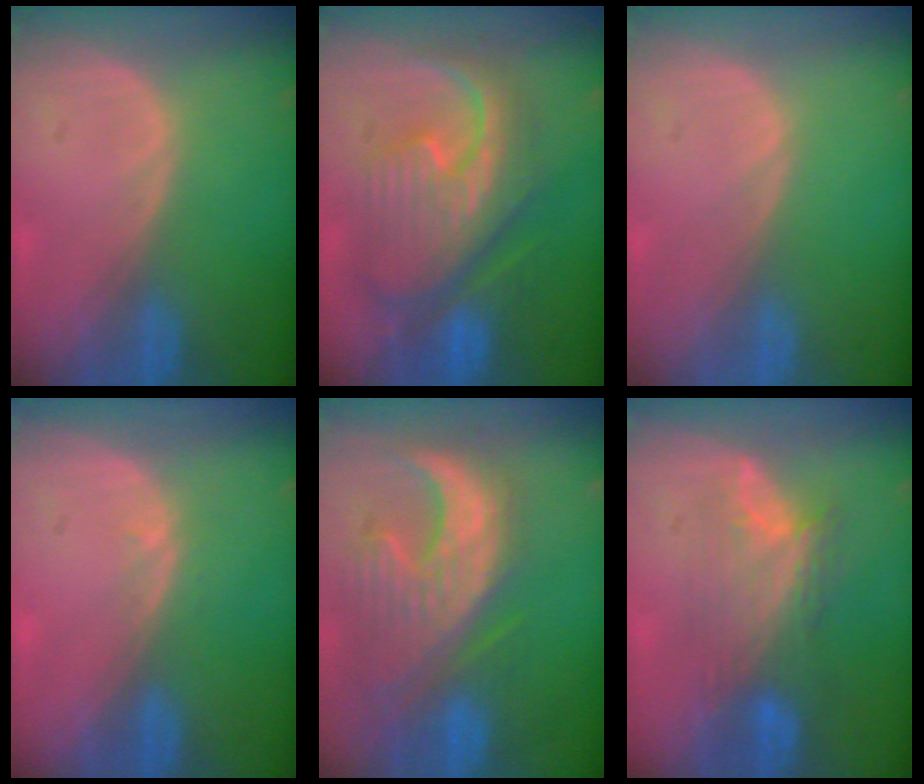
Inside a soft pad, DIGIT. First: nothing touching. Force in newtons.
{"total": 12.1, "press": 12.0, "slide": 1.4}
{"total": 0.0}
{"total": 0.8, "press": 0.6, "slide": 0.6}
{"total": 12.6, "press": 11.2, "slide": 5.8}
{"total": 7.6, "press": 7.3, "slide": 2.2}